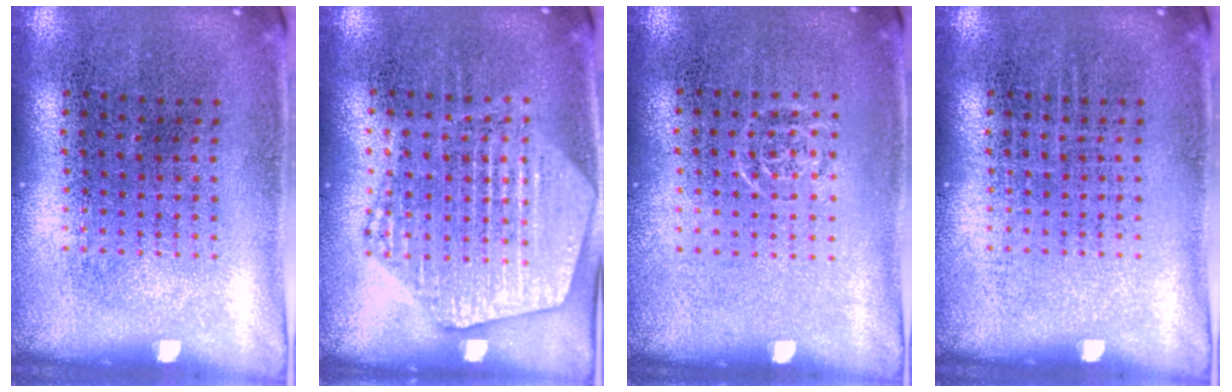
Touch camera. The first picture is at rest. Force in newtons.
{"total": 1.8, "press": 1.8, "slide": 0.2}
{"total": 0.5, "press": 0.5, "slide": 0.2}
{"total": 0.0}